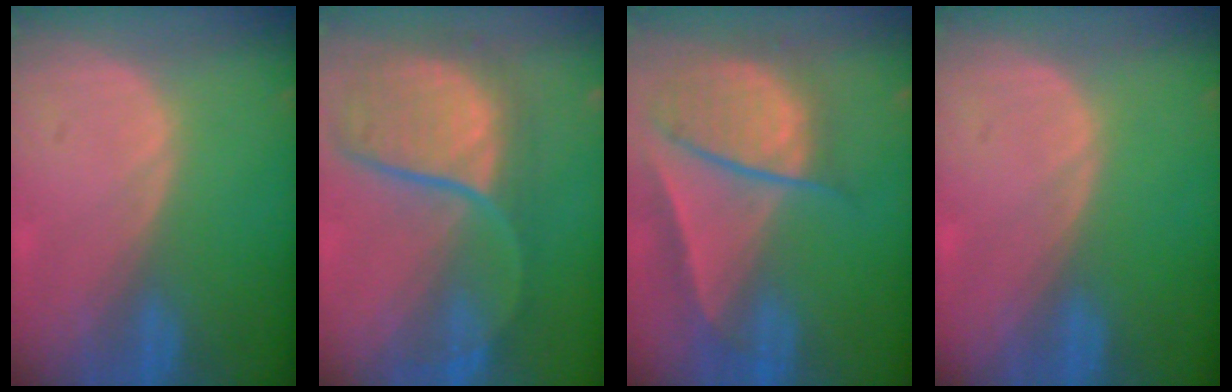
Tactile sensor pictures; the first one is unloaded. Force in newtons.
{"total": 10.7, "press": 9.7, "slide": 4.4}
{"total": 9.4, "press": 8.1, "slide": 4.8}
{"total": 0.0}